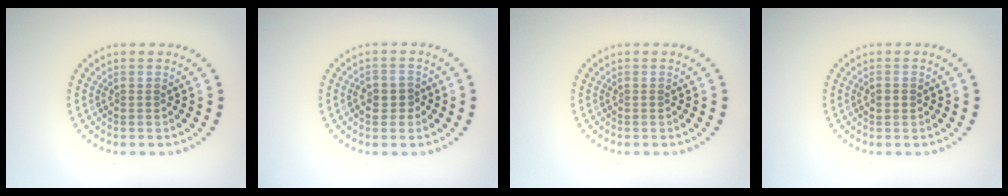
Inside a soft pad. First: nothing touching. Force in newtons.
{"total": 2.3, "press": 2.1, "slide": 0.8}
{"total": 0.0}
{"total": 1.3, "press": 1.3, "slide": 0.1}